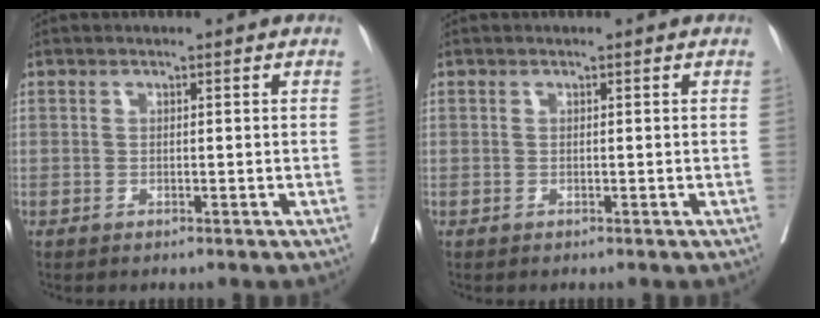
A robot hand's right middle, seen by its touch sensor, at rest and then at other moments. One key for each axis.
{"total": 0.0}